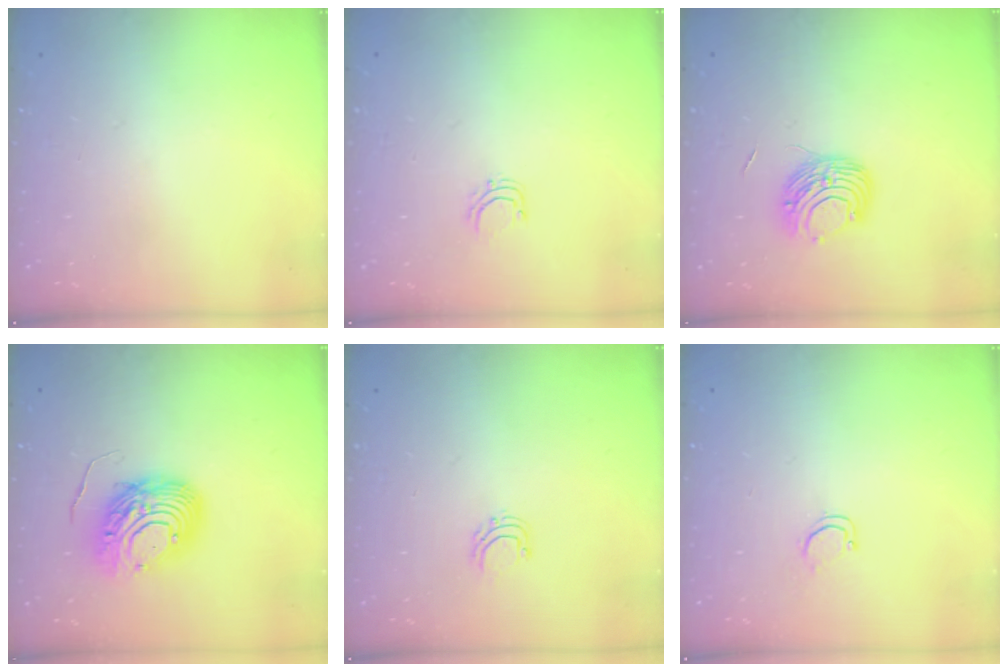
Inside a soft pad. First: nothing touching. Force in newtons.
{"total": 4.4, "press": 4.4, "slide": 0.3}
{"total": 8.7, "press": 8.6, "slide": 0.8}
{"total": 10.5, "press": 10.5, "slide": 0.9}
{"total": 4.5, "press": 4.5, "slide": 0.3}
{"total": 2.8, "press": 2.8, "slide": 0.2}